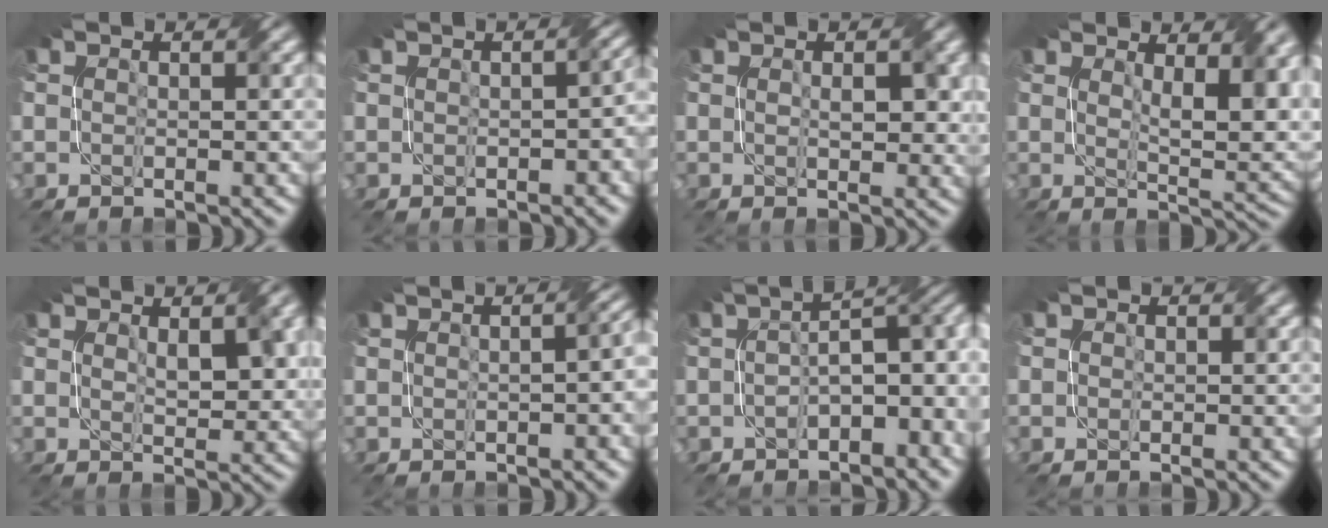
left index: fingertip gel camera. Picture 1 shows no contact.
{"total": 3.4, "force": [-0.4, 2.0, 2.7], "torque": [-0.011, 0.000, 0.012]}
{"total": 2.3, "force": [0.6, 1.2, 1.9], "torque": [-0.027, 0.001, 0.018]}
{"total": 6.5, "force": [2.7, 2.1, 5.6], "torque": [-0.080, -0.002, 0.057]}
{"total": 3.3, "force": [1.5, 1.3, 2.7], "torque": [-0.044, 0.002, 0.036]}
{"total": 4.9, "force": [0.0, 2.5, 4.2], "torque": [-0.020, 0.010, 0.002]}
{"total": 6.0, "force": [-0.9, 3.2, 5.0], "torque": [-0.059, 0.011, -0.012]}
{"total": 0.6, "force": [0.0, 0.6, -0.3], "torque": [0.012, -0.003, 0.005]}